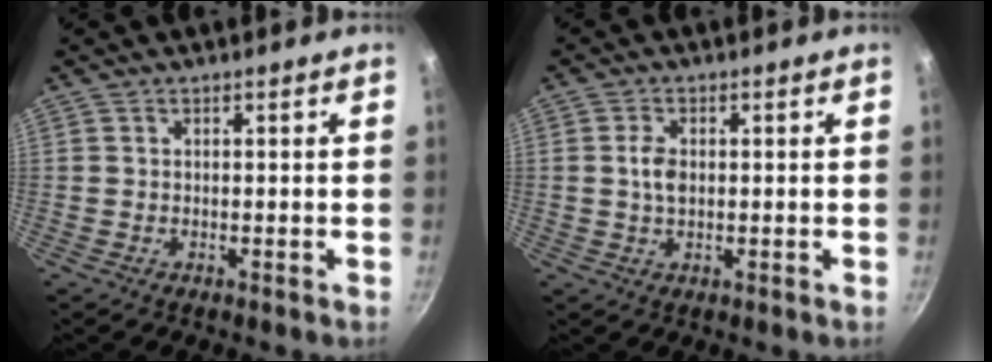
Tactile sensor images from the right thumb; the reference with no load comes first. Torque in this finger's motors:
{"motor_torque": [0.38, 0.12, 0.73, 0.26, 0.19]}